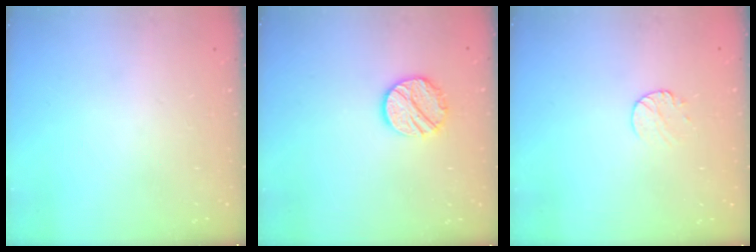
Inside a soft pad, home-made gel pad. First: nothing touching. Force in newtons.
{"total": 10.1, "press": 10.1, "slide": 0.5}
{"total": 5.3, "press": 5.2, "slide": 0.5}